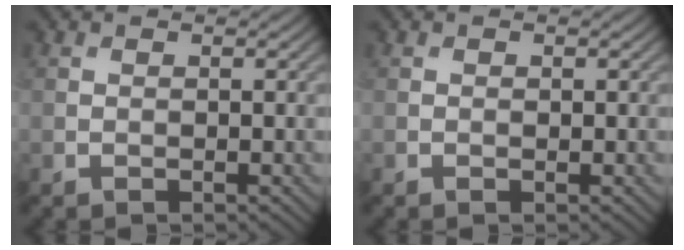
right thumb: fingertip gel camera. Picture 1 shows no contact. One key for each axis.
{"total": 0.0}